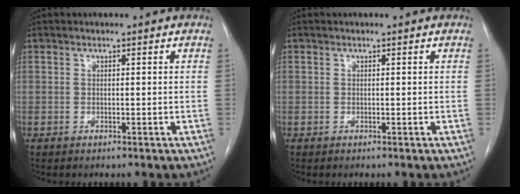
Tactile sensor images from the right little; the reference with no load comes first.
{"total": 0.0}